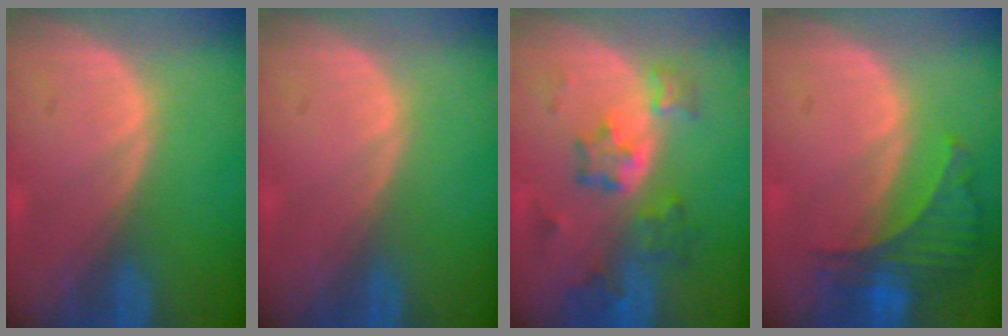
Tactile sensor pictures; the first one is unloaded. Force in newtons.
{"total": 0.0}
{"total": 7.2, "press": 6.5, "slide": 3.1}
{"total": 6.3, "press": 5.9, "slide": 2.2}